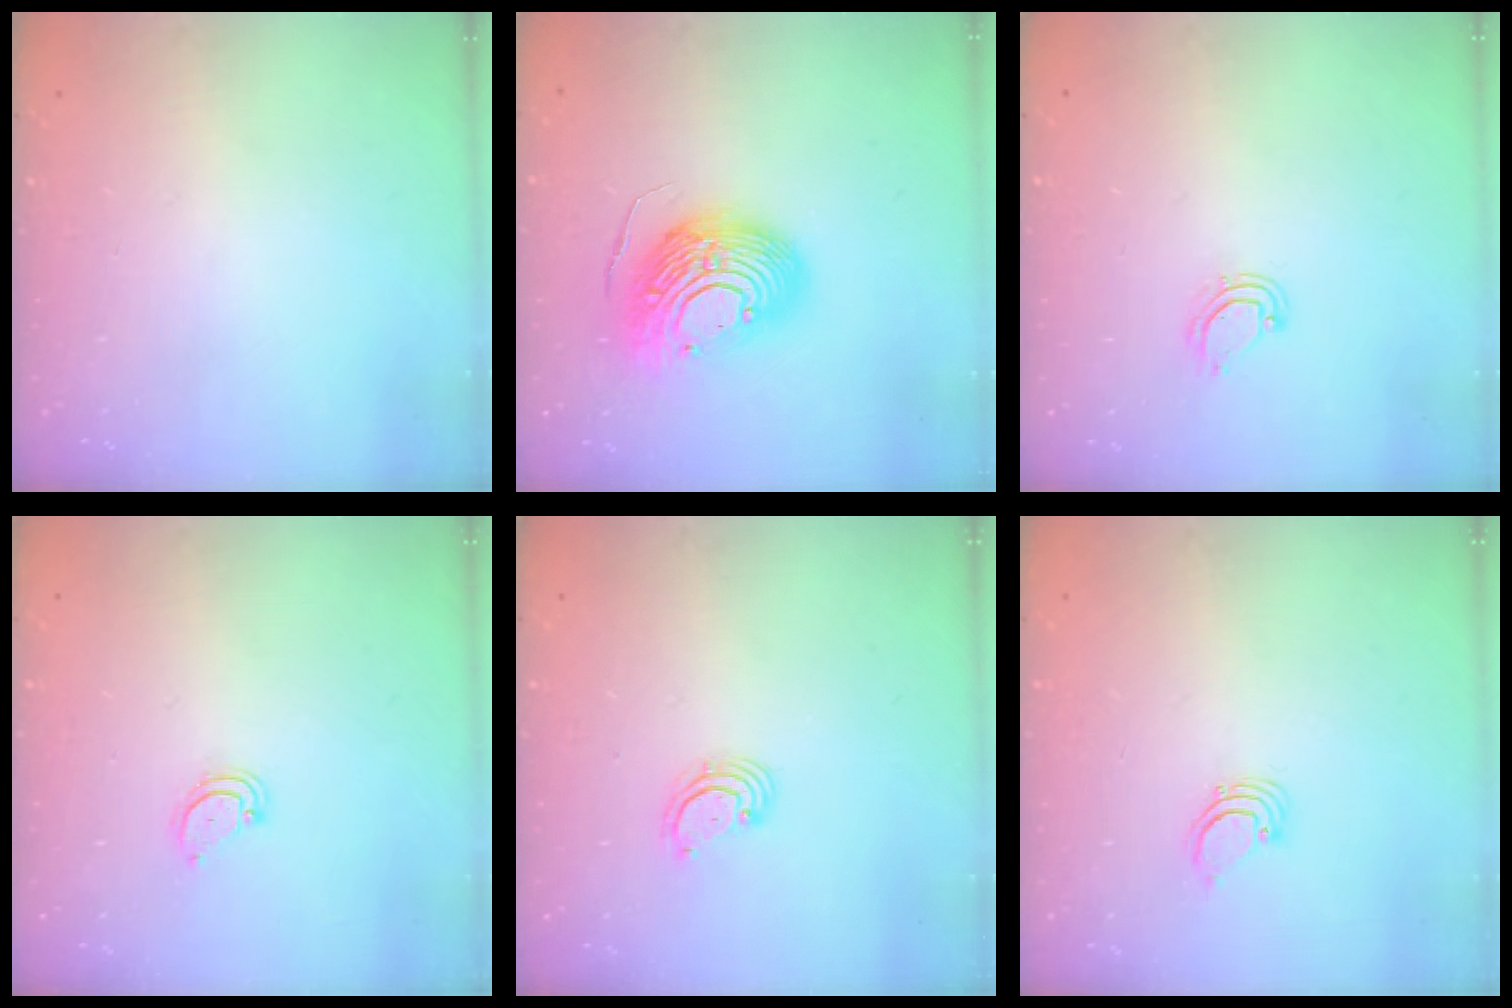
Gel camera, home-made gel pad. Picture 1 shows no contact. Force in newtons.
{"total": 17.0, "press": 16.9, "slide": 1.5}
{"total": 5.2, "press": 5.2, "slide": 0.4}
{"total": 3.1, "press": 3.1, "slide": 0.3}
{"total": 2.6, "press": 2.6, "slide": 0.3}
{"total": 2.2, "press": 2.2, "slide": 0.2}